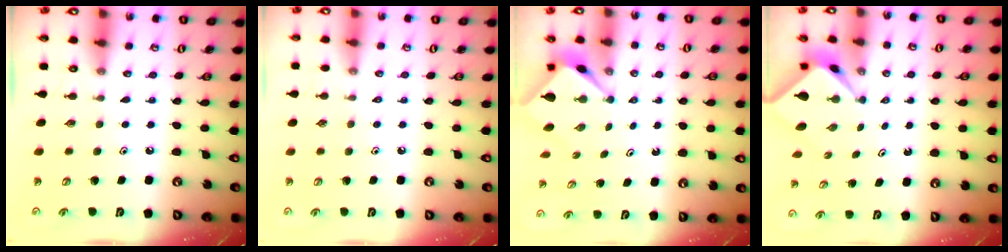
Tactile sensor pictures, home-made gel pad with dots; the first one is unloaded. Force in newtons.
{"total": 1.9, "press": 1.9, "slide": 0.3}
{"total": 2.6, "press": 2.6, "slide": 0.2}
{"total": 1.6, "press": 1.5, "slide": 0.2}